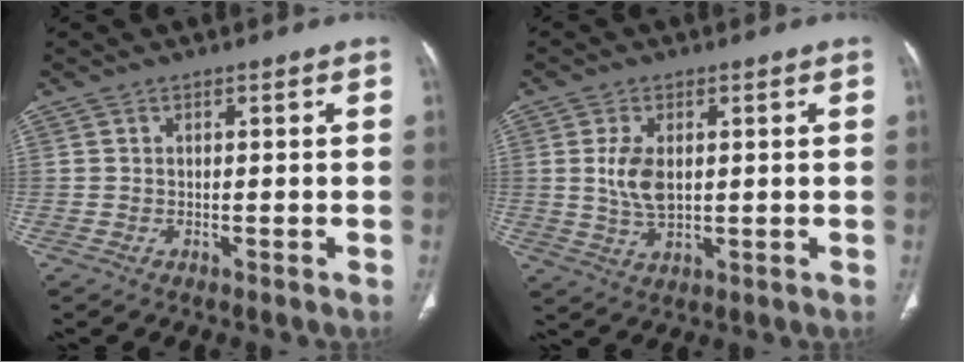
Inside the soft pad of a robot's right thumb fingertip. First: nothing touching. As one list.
[{"total": 6.2, "force": [0.9, 3.4, 5.1], "torque": [-0.099, -0.007, 0.021]}]